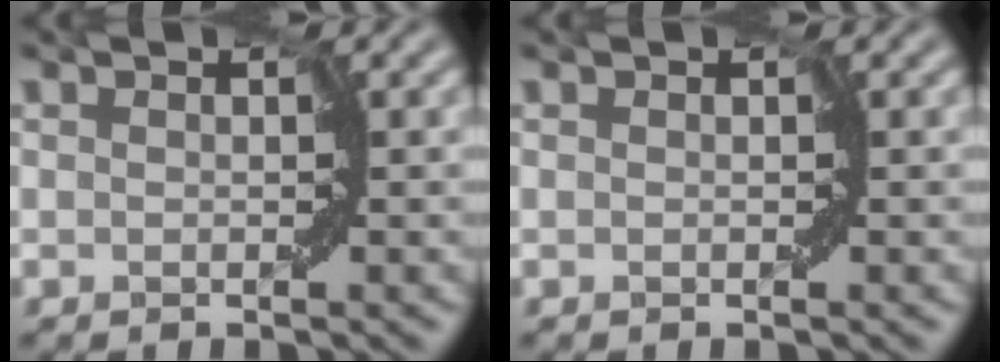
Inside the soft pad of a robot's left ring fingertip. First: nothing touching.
{"total": 0.0}